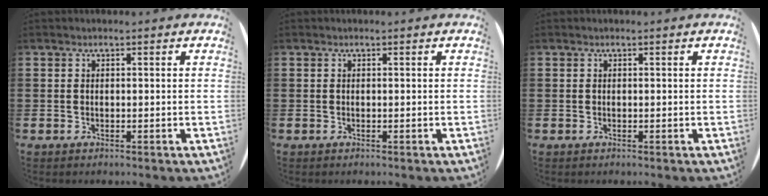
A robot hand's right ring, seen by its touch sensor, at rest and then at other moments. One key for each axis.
{"total": 0.0}
{"total": 0.0}